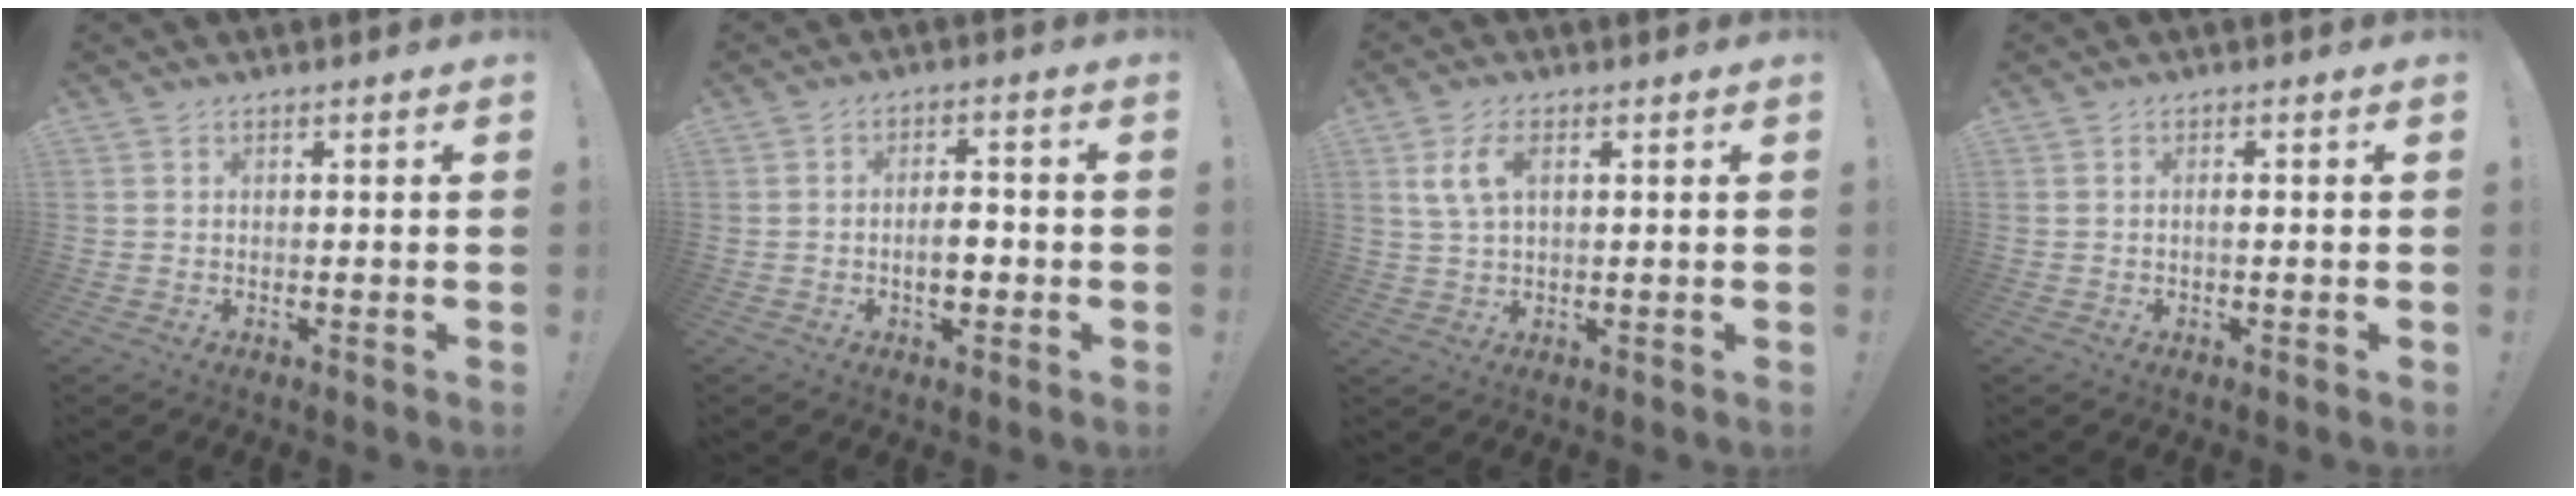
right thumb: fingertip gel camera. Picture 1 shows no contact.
{"total": 5.4, "force": [-1.5, 2.9, 4.3], "torque": [-0.055, 0.006, -0.029]}
{"total": 6.9, "force": [2.1, 3.5, 5.5], "torque": [-0.119, 0.004, 0.037]}
{"total": 1.1, "force": [-0.4, 0.1, 1.0], "torque": [-0.024, 0.005, -0.007]}